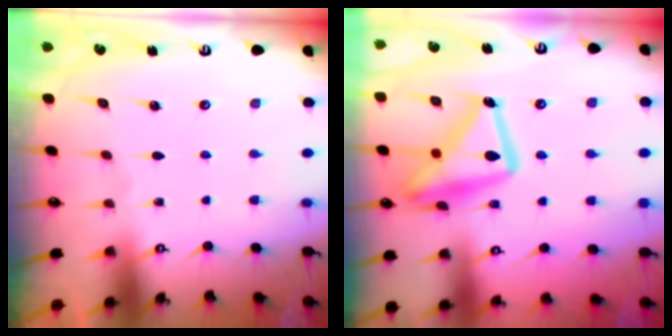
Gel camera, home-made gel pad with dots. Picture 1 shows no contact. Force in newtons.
{"total": 19.6, "press": 19.5, "slide": 1.5}